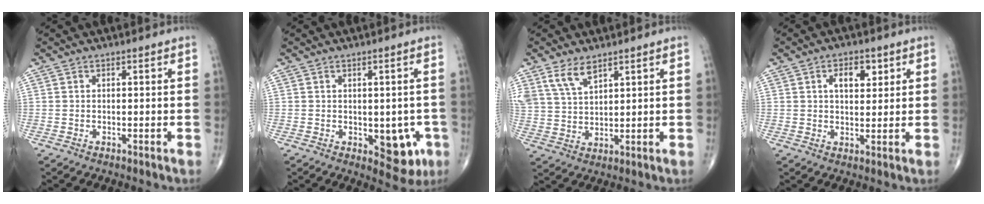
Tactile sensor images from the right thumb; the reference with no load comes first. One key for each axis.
{"total": 7.2, "fx": -1.8, "fy": 4.1, "fz": 5.7, "tx": -0.030, "ty": -0.001, "tz": -0.012}
{"total": 5.9, "fx": 4.1, "fy": 2.5, "fz": 3.4, "tx": -0.063, "ty": -0.016, "tz": 0.089}
{"total": 5.5, "fx": 2.1, "fy": 3.1, "fz": 4.0, "tx": -0.045, "ty": -0.008, "tz": 0.032}